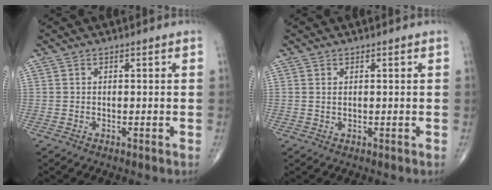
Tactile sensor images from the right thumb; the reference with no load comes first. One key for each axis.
{"total": 0.7, "fx": 0.3, "fy": 0.2, "fz": 0.5, "tx": -0.008, "ty": 0.000, "tz": 0.006}